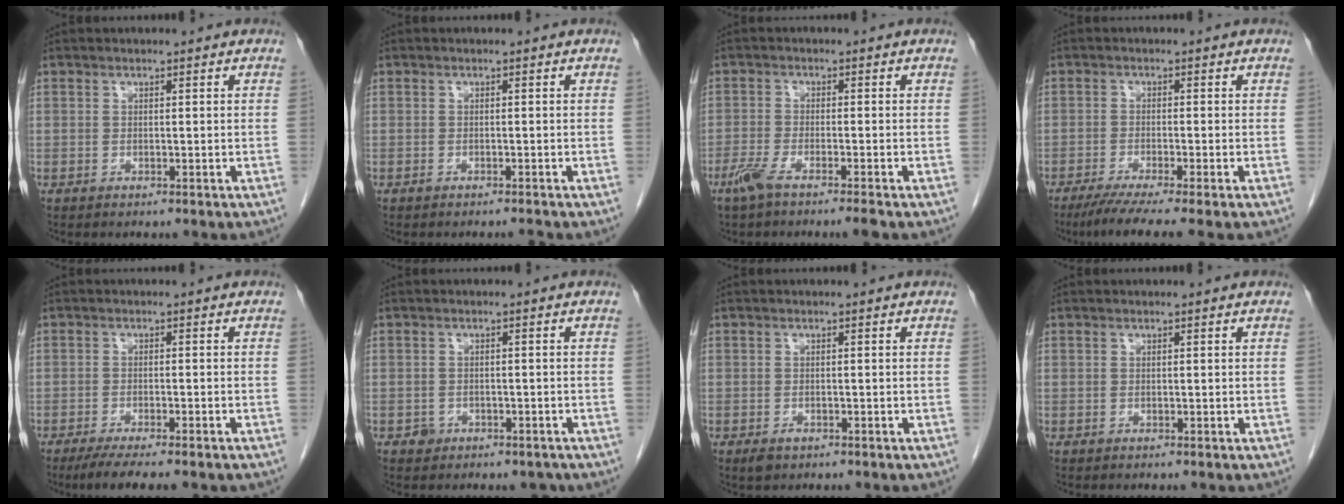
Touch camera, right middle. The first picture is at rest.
{"total": 0.7, "force": [-0.7, -0.1, 0.2], "torque": [-0.006, -0.002, -0.009]}
{"total": 4.5, "force": [-3.3, 0.1, 3.1], "torque": [-0.060, -0.009, -0.065]}
{"total": 6.9, "force": [-5.1, -0.5, 4.6], "torque": [-0.071, -0.019, -0.085]}
{"total": 7.8, "force": [-6.2, 0.8, 4.7], "torque": [-0.064, -0.015, -0.090]}
{"total": 2.3, "force": [-1.3, 1.8, 0.3], "torque": [0.000, 0.010, -0.014]}
{"total": 1.4, "force": [-0.8, 0.8, 0.8], "torque": [-0.015, 0.000, -0.007]}
{"total": 0.0}